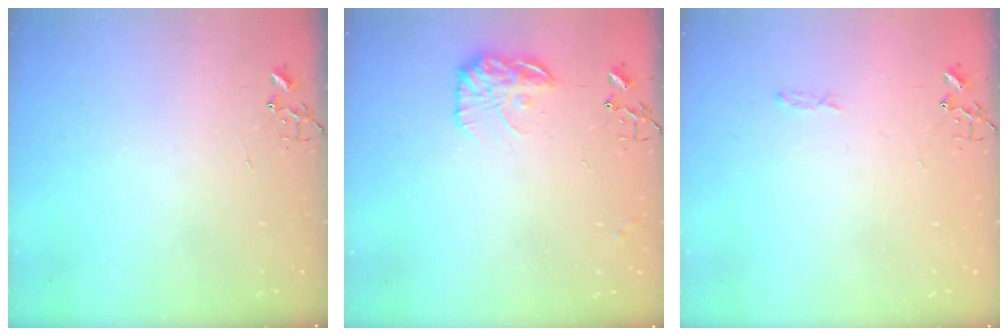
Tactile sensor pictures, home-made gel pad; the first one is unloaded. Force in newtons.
{"total": 13.3, "press": 13.3, "slide": 0.8}
{"total": 3.3, "press": 3.3, "slide": 0.4}